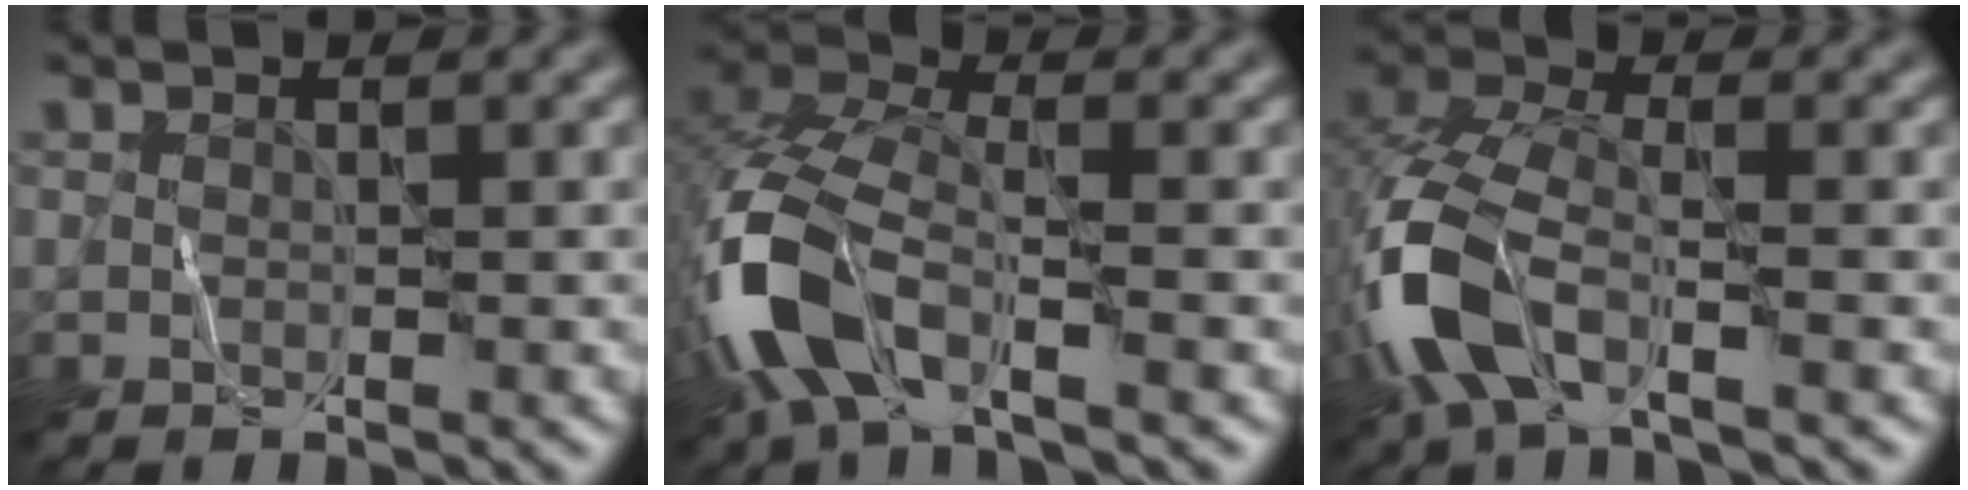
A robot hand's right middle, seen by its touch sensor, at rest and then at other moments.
{"total": 9.7, "force": [-4.2, 4.5, 7.5], "torque": [-0.180, -0.004, -0.093]}
{"total": 8.2, "force": [-3.2, 3.9, 6.5], "torque": [-0.165, 0.000, -0.080]}